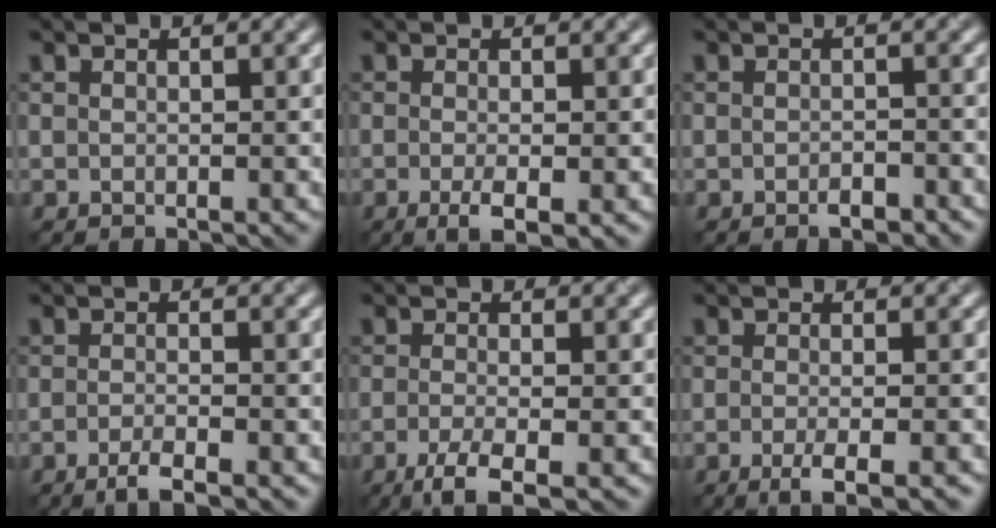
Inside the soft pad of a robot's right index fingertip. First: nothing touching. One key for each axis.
{"total": 2.6, "fx": -0.9, "fy": 0.6, "fz": 2.3, "tx": -0.044, "ty": -0.010, "tz": -0.016}
{"total": 1.4, "fx": -1.0, "fy": 0.6, "fz": 0.9, "tx": -0.013, "ty": -0.001, "tz": -0.015}
{"total": 2.3, "fx": -1.4, "fy": 0.5, "fz": 1.8, "tx": -0.028, "ty": -0.002, "tz": -0.031}
{"total": 3.4, "fx": -1.8, "fy": 0.8, "fz": 2.8, "tx": -0.054, "ty": -0.007, "tz": -0.042}
{"total": 3.1, "fx": -1.5, "fy": 0.7, "fz": 2.7, "tx": -0.039, "ty": -0.004, "tz": -0.031}